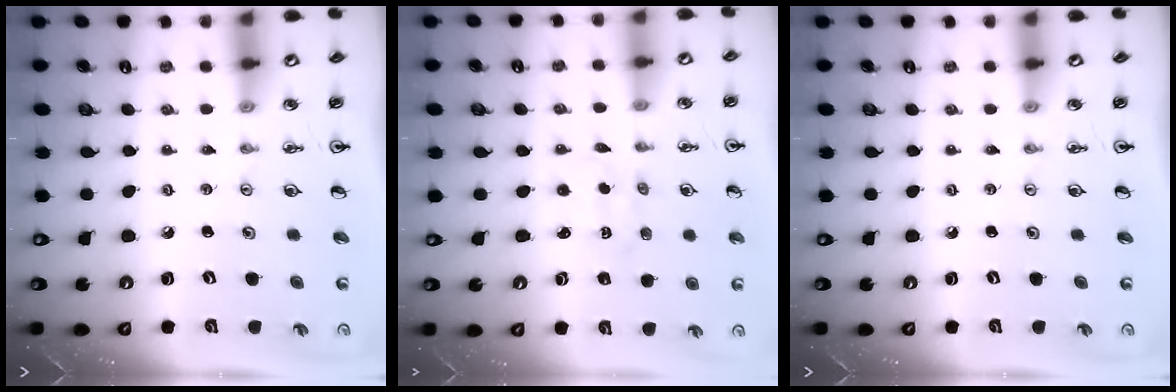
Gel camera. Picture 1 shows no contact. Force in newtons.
{"total": 1.8, "press": 1.7, "slide": 0.3}
{"total": 0.0}